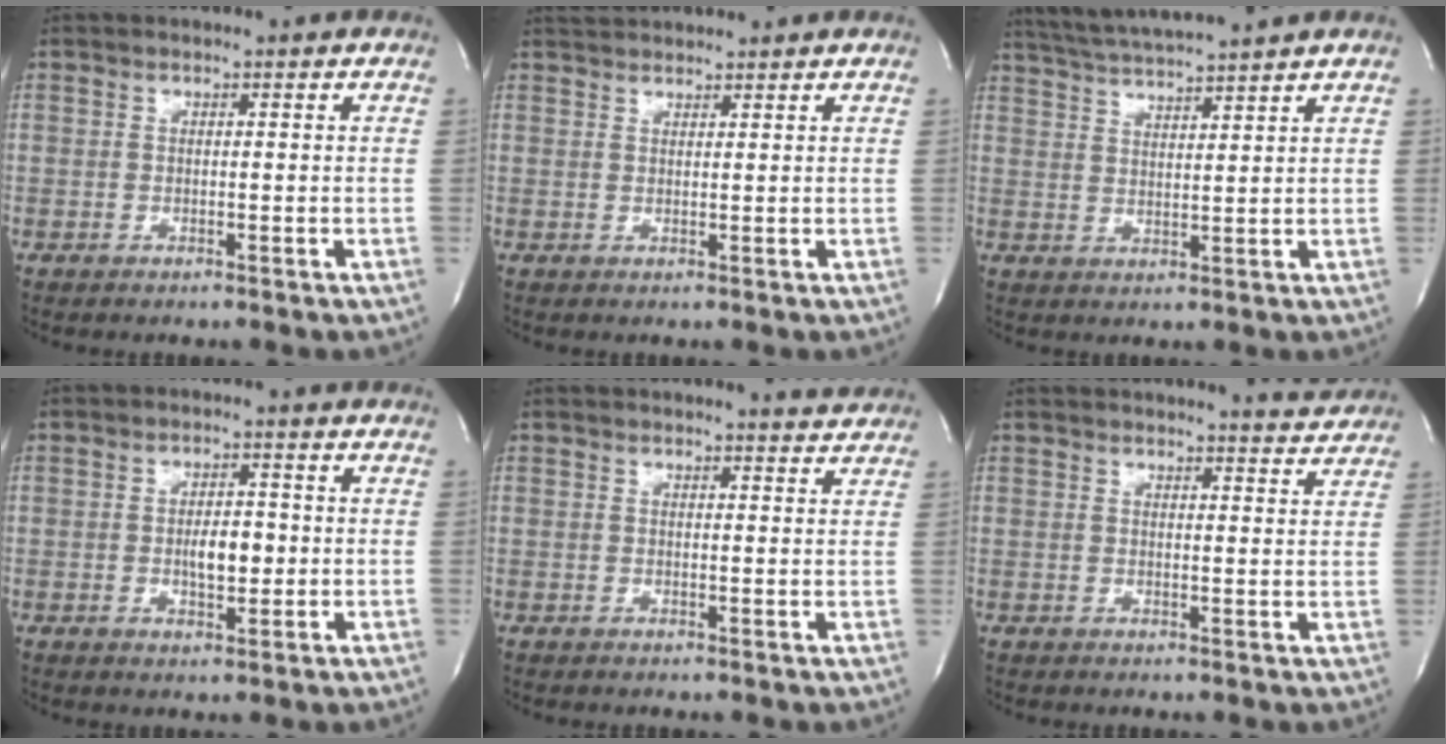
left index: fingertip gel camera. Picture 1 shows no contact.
{"total": 3.5, "force": [3.5, 0.3, 0.6], "torque": [-0.014, 0.028, 0.061]}
{"total": 8.8, "force": [8.0, -1.4, 3.3], "torque": [-0.065, 0.011, 0.135]}
{"total": 4.2, "force": [-0.7, 1.8, 3.7], "torque": [-0.060, -0.004, -0.007]}
{"total": 2.5, "force": [2.5, -0.1, 0.1], "torque": [-0.006, -0.013, 0.017]}
{"total": 4.3, "force": [4.3, -0.1, 0.2], "torque": [-0.008, -0.019, 0.038]}